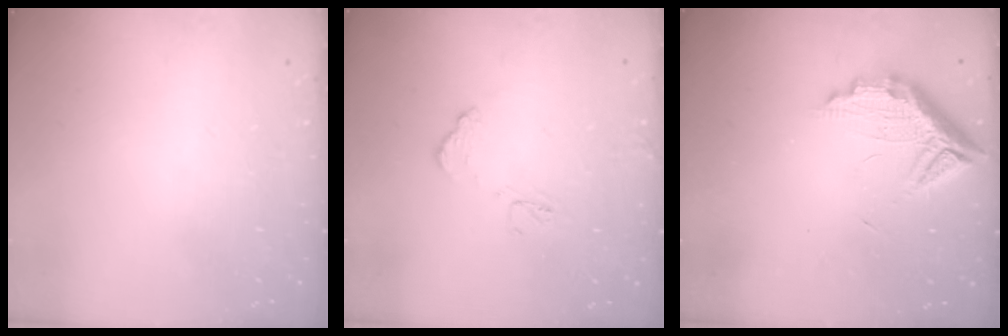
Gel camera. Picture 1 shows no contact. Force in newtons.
{"total": 8.3, "press": 8.3, "slide": 0.3}
{"total": 12.6, "press": 12.6, "slide": 1.0}